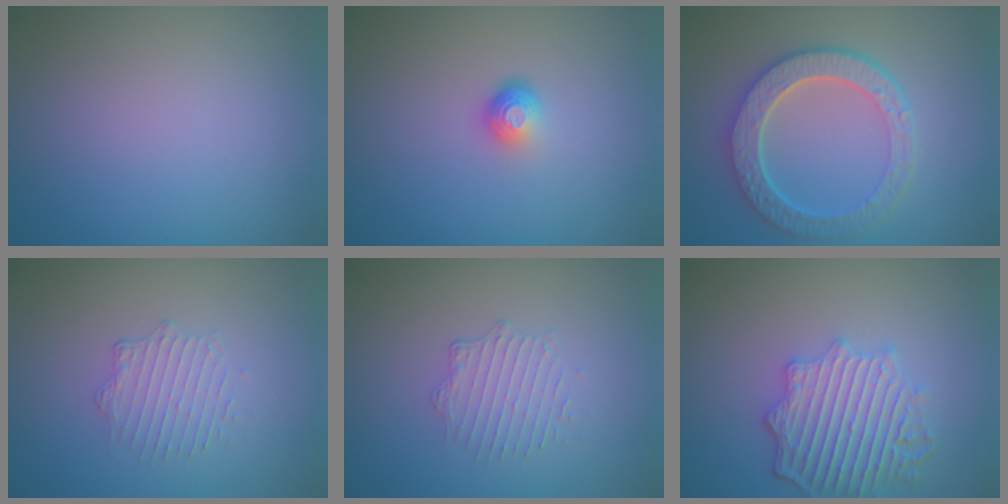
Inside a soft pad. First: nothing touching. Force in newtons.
{"total": 1.9, "press": 1.3, "slide": 1.4}
{"total": 6.2, "press": 5.0, "slide": 3.6}
{"total": 1.7, "press": 1.1, "slide": 1.3}
{"total": 1.7, "press": 1.1, "slide": 1.3}
{"total": 5.3, "press": 4.5, "slide": 2.7}